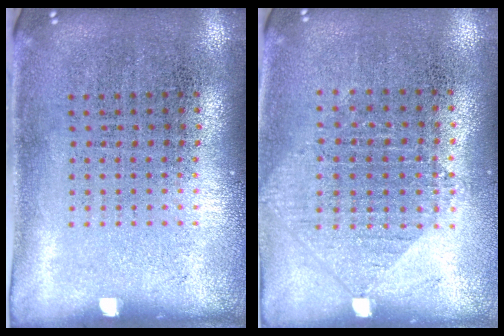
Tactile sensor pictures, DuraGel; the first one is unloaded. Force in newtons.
{"total": 1.0, "press": 0.9, "slide": 0.4}